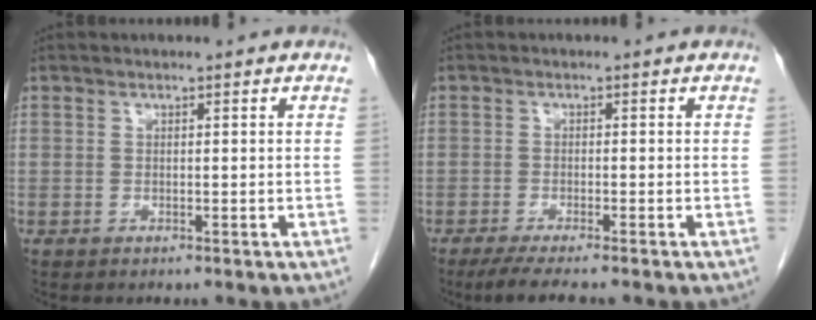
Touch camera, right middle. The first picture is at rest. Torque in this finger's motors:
{"motor_torque": [0.30, -0.23, 0.02, 0.01]}